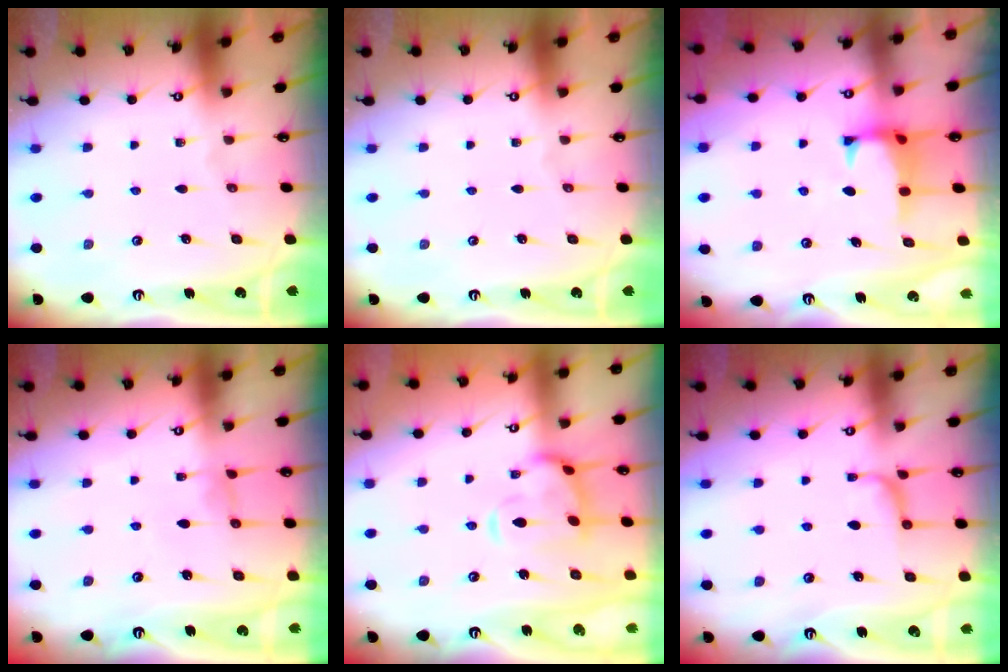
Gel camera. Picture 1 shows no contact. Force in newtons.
{"total": 0.0}
{"total": 1.0, "press": 0.7, "slide": 0.8}
{"total": 0.7, "press": 0.4, "slide": 0.5}
{"total": 4.5, "press": 4.4, "slide": 0.9}
{"total": 1.2, "press": 0.8, "slide": 0.8}